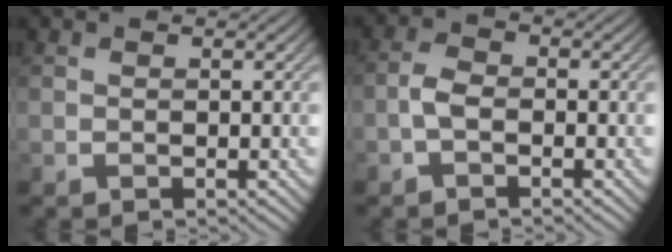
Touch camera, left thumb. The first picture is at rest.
{"total": 2.5, "force": [-1.2, 1.2, 1.8], "torque": [-0.039, 0.006, -0.033]}